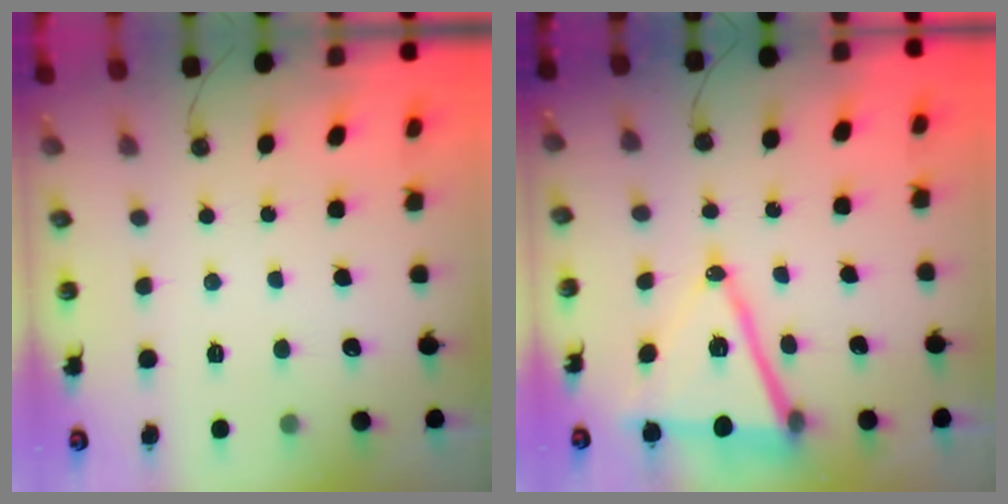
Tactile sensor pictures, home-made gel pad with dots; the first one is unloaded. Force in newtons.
{"total": 14.3, "press": 13.8, "slide": 3.8}